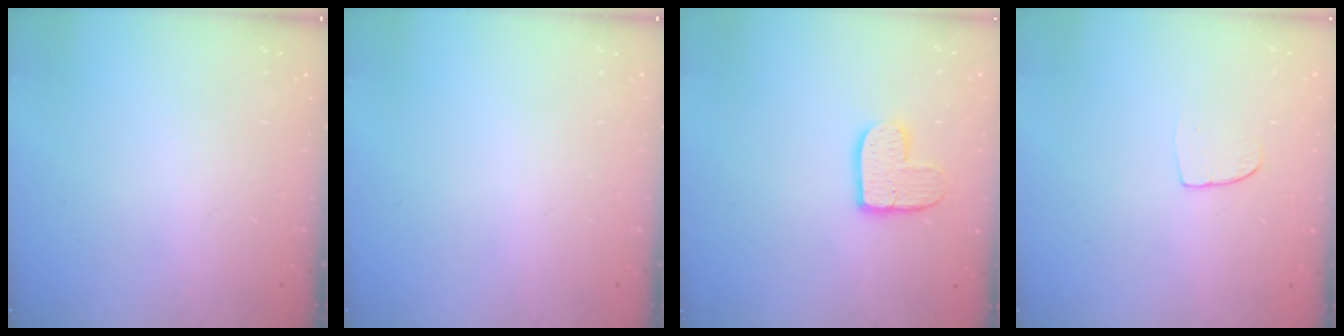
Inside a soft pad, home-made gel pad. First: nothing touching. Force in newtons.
{"total": 0.0}
{"total": 10.3, "press": 10.2, "slide": 0.9}
{"total": 6.0, "press": 6.0, "slide": 0.4}